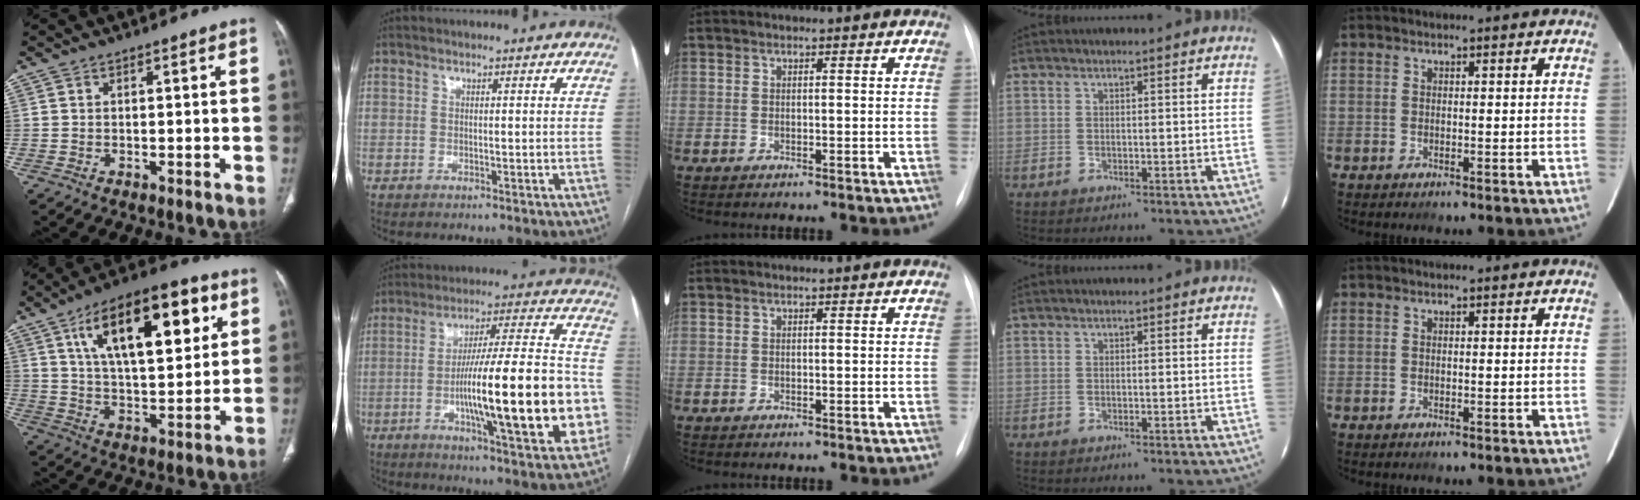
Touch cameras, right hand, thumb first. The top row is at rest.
{"thumb": {"total": 22.1, "force": [8.9, 9.5, 17.8], "torque": [-0.255, -0.016, 0.146]}, "index": {"total": 24.2, "force": [-5.0, 3.2, 23.4], "torque": [-0.318, 0.012, -0.072]}}